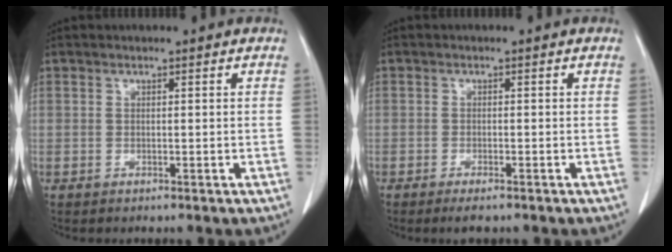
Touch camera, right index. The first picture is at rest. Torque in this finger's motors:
{"motor_torque": [0.16, -0.14, 0.06, 0.01]}